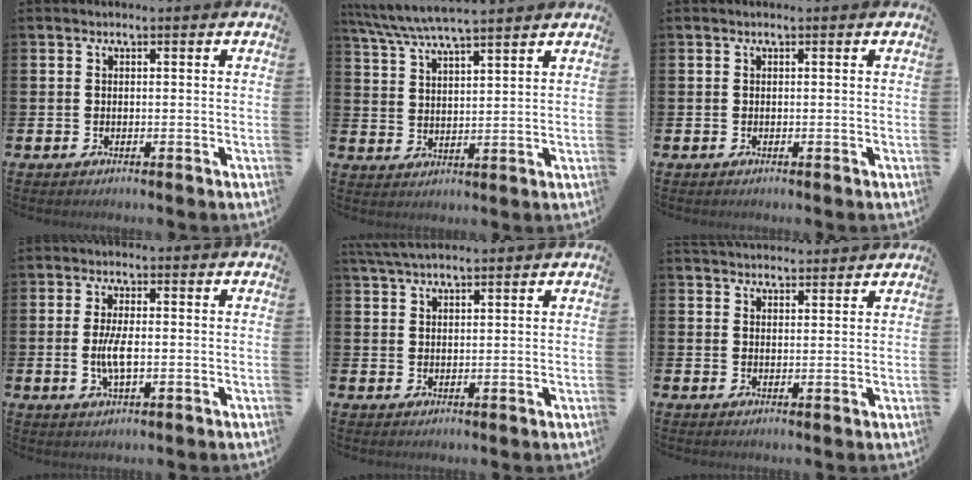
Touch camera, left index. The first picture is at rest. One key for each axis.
{"total": 6.5, "fx": 6.0, "fy": 0.3, "fz": 2.3, "tx": -0.069, "ty": -0.025, "tz": 0.109}
{"total": 0.0}
{"total": 4.3, "fx": -0.4, "fy": 1.4, "fz": 4.0, "tx": -0.069, "ty": -0.005, "tz": -0.010}
{"total": 4.1, "fx": 3.7, "fy": 0.7, "fz": 1.5, "tx": -0.036, "ty": -0.007, "tz": 0.070}
{"total": 3.2, "fx": 3.2, "fy": 0.5, "fz": 0.1, "tx": -0.007, "ty": -0.015, "tz": 0.059}